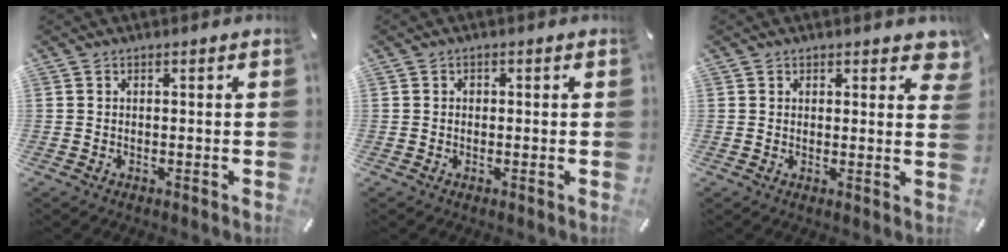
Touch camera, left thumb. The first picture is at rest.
{"total": 0.8, "force": [0.0, 0.7, 0.3], "torque": [-0.005, 0.005, -0.002]}
{"total": 2.7, "force": [1.9, 1.5, 1.2], "torque": [-0.003, -0.005, 0.029]}